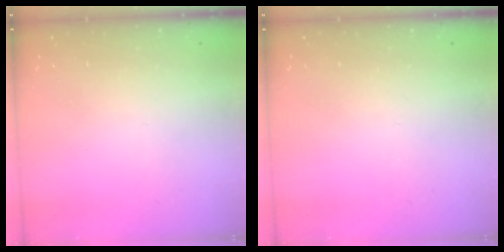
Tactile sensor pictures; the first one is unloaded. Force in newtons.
{"total": 0.0}